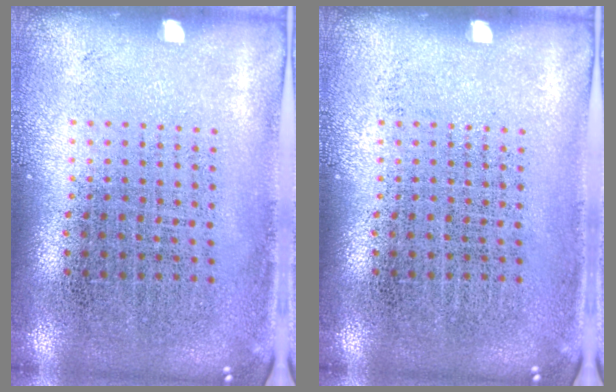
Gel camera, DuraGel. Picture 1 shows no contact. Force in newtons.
{"total": 0.0}